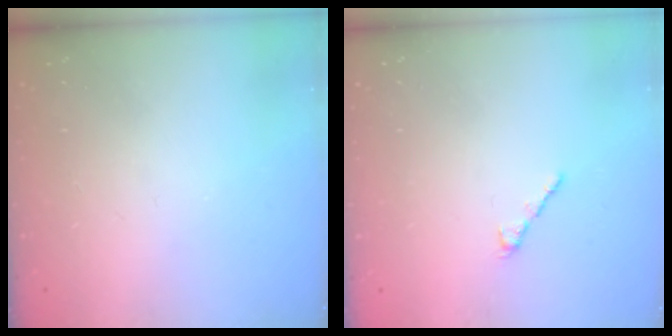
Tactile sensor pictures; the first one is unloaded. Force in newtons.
{"total": 2.2, "press": 2.2, "slide": 0.4}